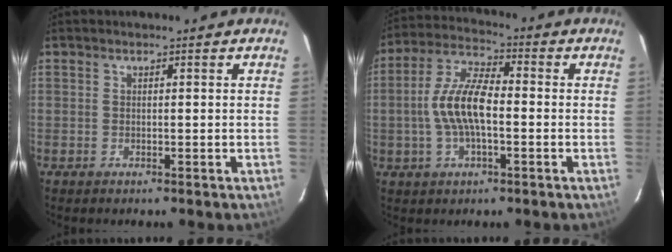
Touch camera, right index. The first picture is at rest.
{"total": 10.5, "force": [-1.5, 4.1, 9.5], "torque": [-0.200, 0.012, -0.030]}